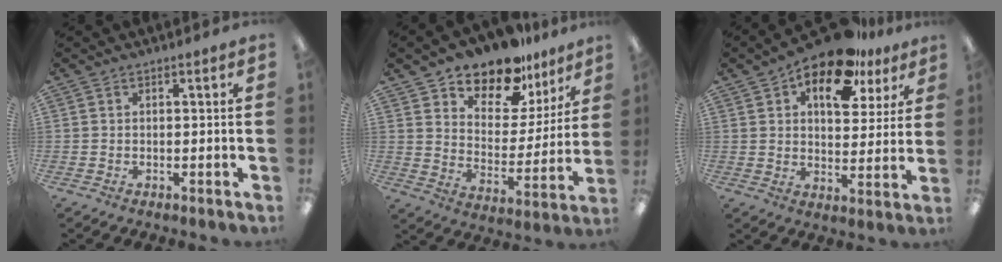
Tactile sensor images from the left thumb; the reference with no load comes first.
{"total": 14.5, "force": [12.2, 6.4, 4.5], "torque": [-0.087, -0.092, 0.220]}
{"total": 15.7, "force": [10.1, 7.5, 9.4], "torque": [-0.139, -0.050, 0.171]}